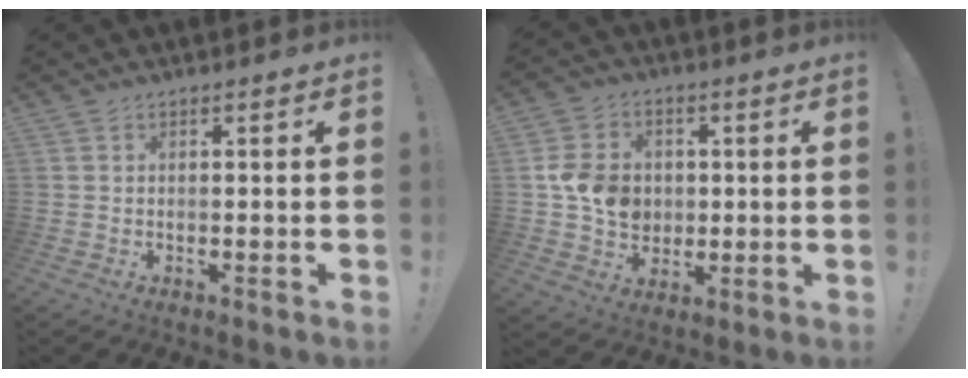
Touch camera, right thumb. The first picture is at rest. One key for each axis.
{"total": 11.7, "fx": 0.3, "fy": 9.9, "fz": 6.2, "tx": -0.117, "ty": -0.001, "tz": 0.011}